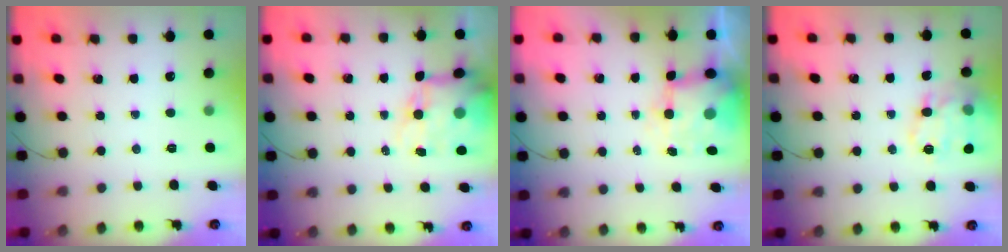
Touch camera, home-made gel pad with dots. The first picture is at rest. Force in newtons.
{"total": 12.8, "press": 12.3, "slide": 3.4}
{"total": 7.8, "press": 7.7, "slide": 1.3}
{"total": 16.7, "press": 16.7, "slide": 1.6}